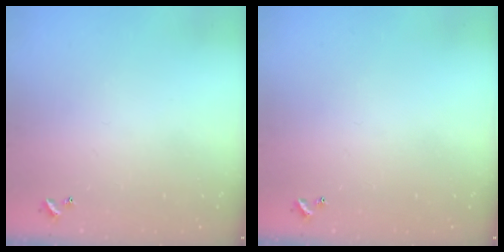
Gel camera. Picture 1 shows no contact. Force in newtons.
{"total": 0.0}